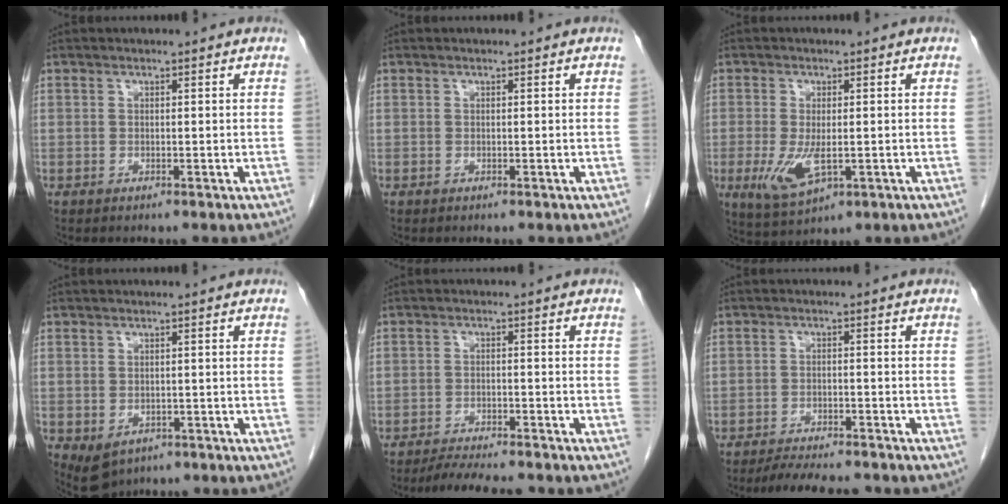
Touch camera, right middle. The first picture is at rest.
{"total": 0.0}
{"total": 6.2, "force": [-1.4, 2.5, 5.6], "torque": [-0.115, -0.016, -0.015]}
{"total": 4.4, "force": [-2.0, 3.2, 2.2], "torque": [-0.038, -0.006, -0.016]}
{"total": 7.2, "force": [-6.5, 0.7, 3.0], "torque": [-0.046, -0.015, -0.102]}
{"total": 8.4, "force": [-7.6, 1.3, 3.3], "torque": [-0.049, -0.010, -0.113]}